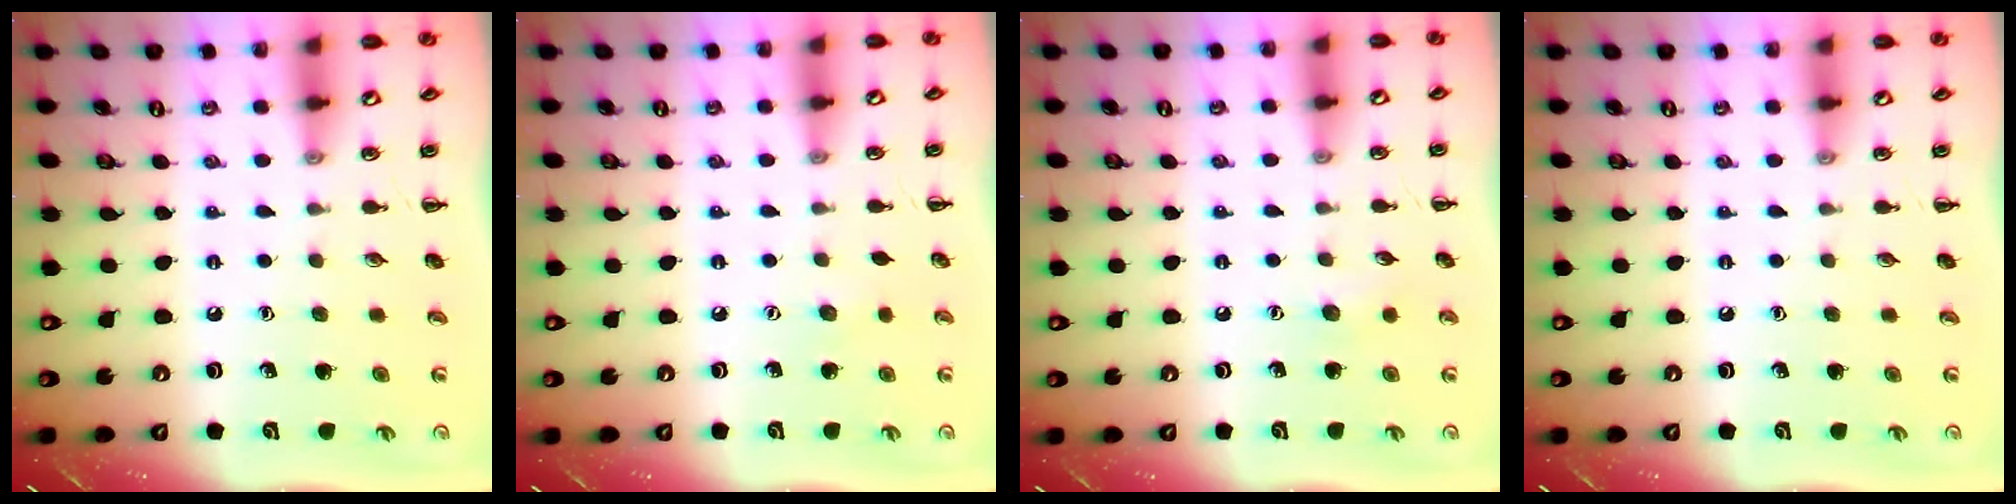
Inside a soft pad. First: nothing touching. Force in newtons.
{"total": 3.9, "press": 3.8, "slide": 0.9}
{"total": 5.1, "press": 4.9, "slide": 1.2}
{"total": 0.0}